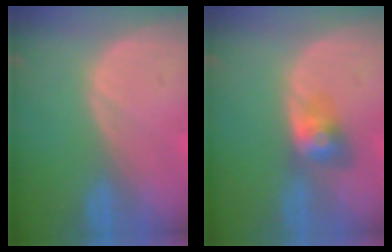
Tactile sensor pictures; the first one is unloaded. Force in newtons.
{"total": 3.9, "press": 3.9, "slide": 0.3}